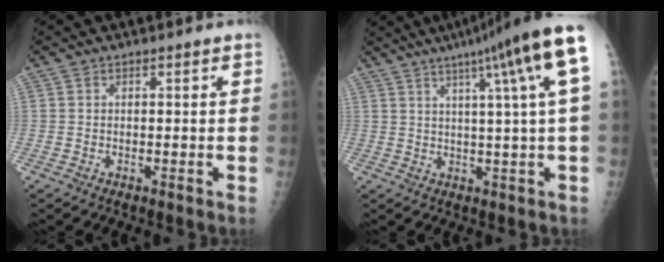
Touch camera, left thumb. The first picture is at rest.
{"total": 15.1, "force": [6.1, -0.2, 13.8], "torque": [-0.190, 0.010, 0.079]}